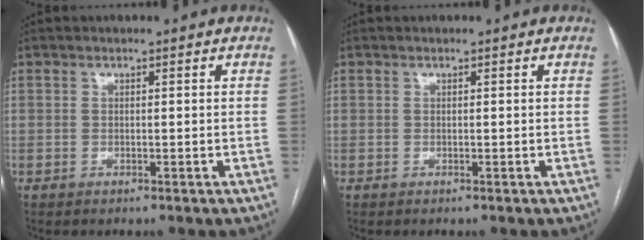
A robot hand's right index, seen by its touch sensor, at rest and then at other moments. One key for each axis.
{"total": 0.0}